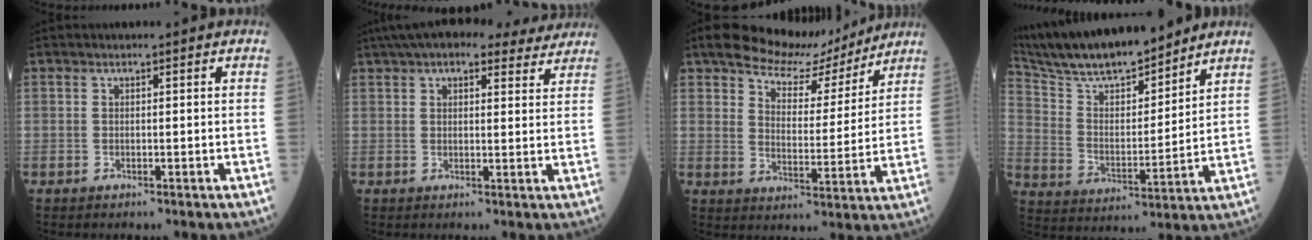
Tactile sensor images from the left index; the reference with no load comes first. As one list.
[{"total": 15.6, "force": [13.1, 4.9, 7.0], "torque": [-0.107, 0.047, 0.171]}, {"total": 10.6, "force": [9.4, 3.6, 3.3], "torque": [-0.057, 0.003, 0.140]}, {"total": 17.7, "force": [15.7, 2.7, 7.8], "torque": [-0.147, 0.007, 0.278]}]